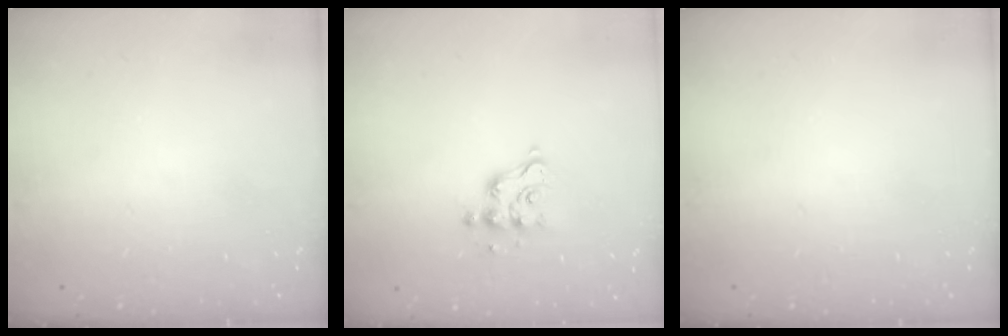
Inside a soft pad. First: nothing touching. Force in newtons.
{"total": 7.3, "press": 7.3, "slide": 0.1}
{"total": 0.0}